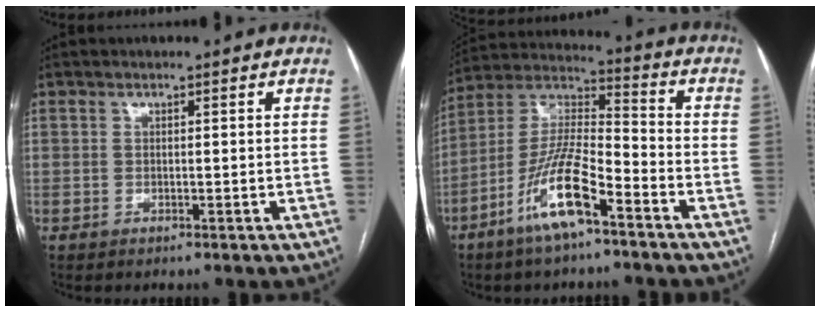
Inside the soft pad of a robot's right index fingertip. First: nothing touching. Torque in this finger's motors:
{"motor_torque": [0.32, -0.32, 0.15, 0.04]}